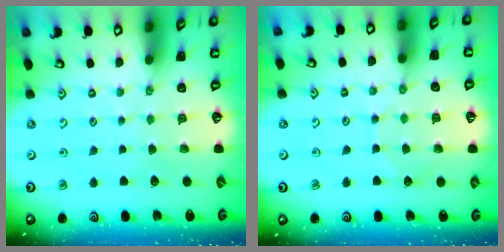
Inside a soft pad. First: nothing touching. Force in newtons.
{"total": 5.2, "press": 5.2, "slide": 0.4}